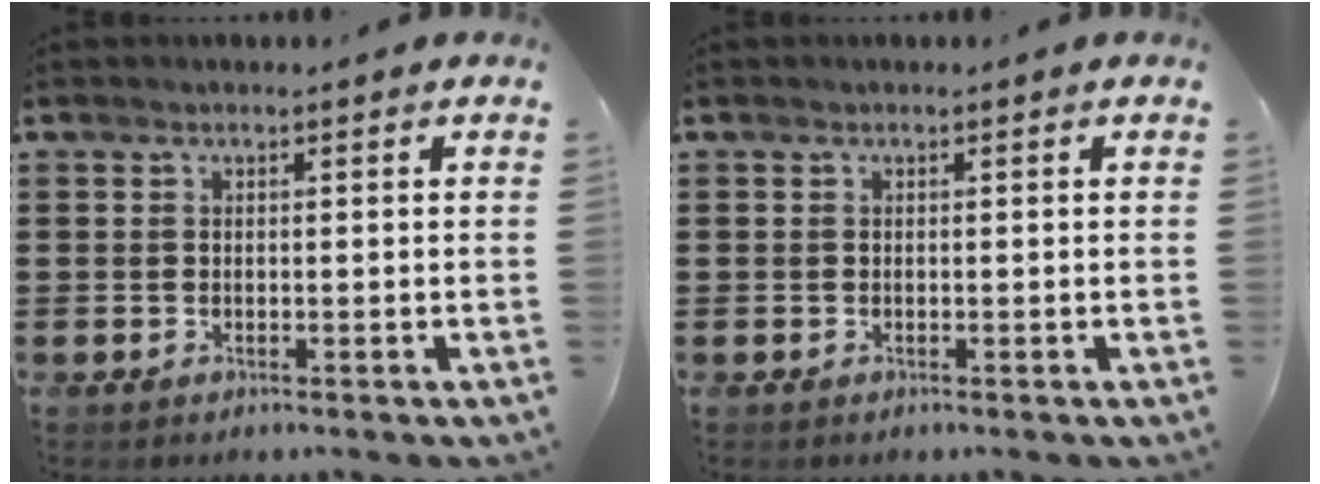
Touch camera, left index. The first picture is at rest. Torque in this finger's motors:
{"motor_torque": [0.00, 0.00, 0.00, -0.01]}